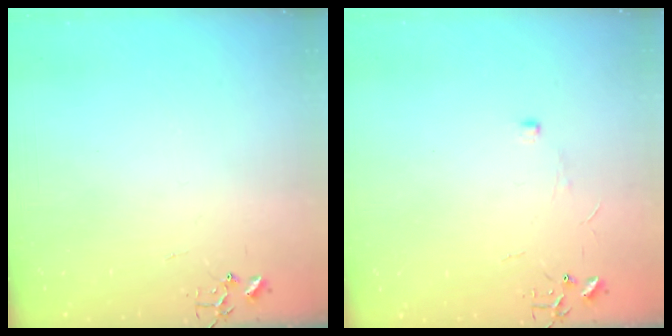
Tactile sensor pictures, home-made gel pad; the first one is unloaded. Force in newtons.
{"total": 5.1, "press": 5.0, "slide": 0.6}